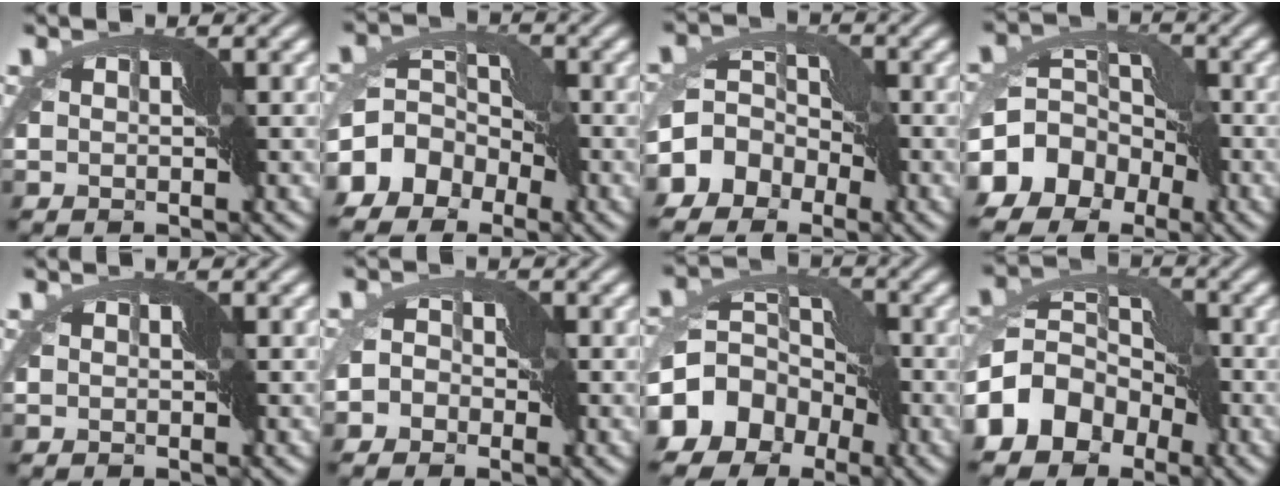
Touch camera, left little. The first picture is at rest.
{"total": 7.9, "force": [-3.5, 6.0, 3.7], "torque": [-0.061, 0.002, -0.089]}
{"total": 7.5, "force": [-3.1, 6.0, 3.3], "torque": [-0.053, 0.001, -0.086]}
{"total": 11.3, "force": [-4.9, 8.5, 5.6], "torque": [-0.095, -0.009, -0.099]}
{"total": 0.0}
{"total": 3.4, "force": [-2.2, 2.5, 0.7], "torque": [0.005, 0.012, -0.049]}
{"total": 11.9, "force": [-5.3, 9.0, 5.8], "torque": [-0.101, -0.006, -0.108]}
{"total": 8.8, "force": [-4.0, 6.3, 4.7], "torque": [-0.097, 0.007, -0.100]}